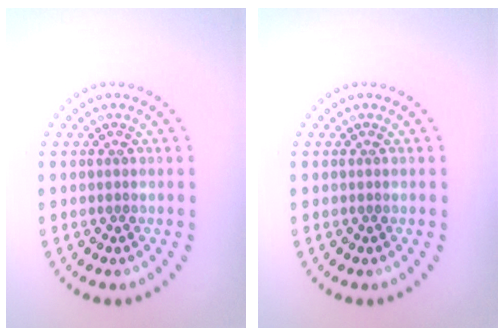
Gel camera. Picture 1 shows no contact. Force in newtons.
{"total": 0.0}